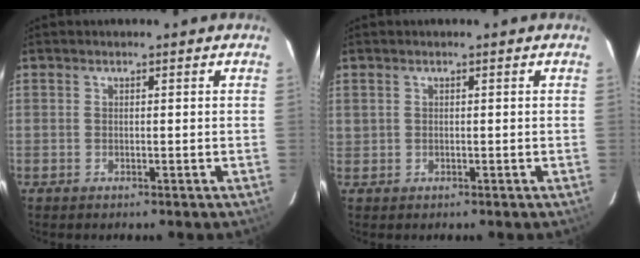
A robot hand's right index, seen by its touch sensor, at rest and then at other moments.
{"total": 0.7, "force": [0.3, 0.6, 0.2], "torque": [-0.002, 0.003, 0.006]}